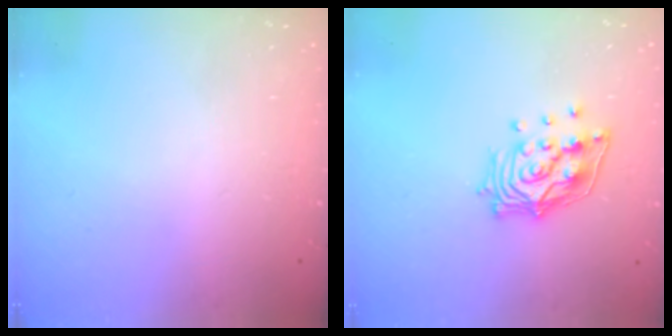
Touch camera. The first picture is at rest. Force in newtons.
{"total": 13.9, "press": 13.8, "slide": 1.8}